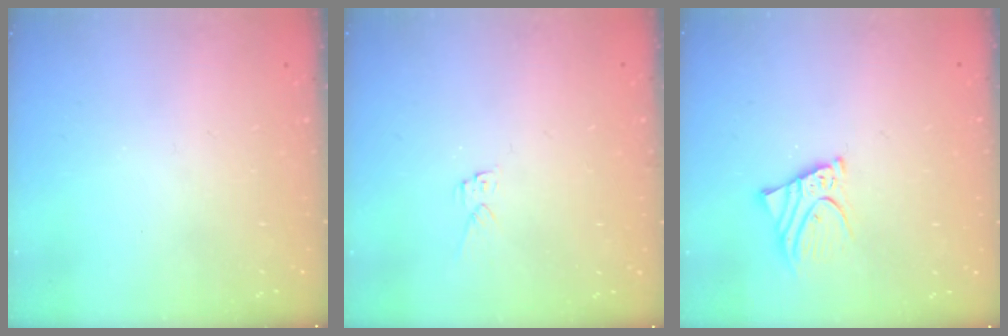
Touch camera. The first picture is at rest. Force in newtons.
{"total": 4.4, "press": 4.4, "slide": 0.1}
{"total": 5.4, "press": 5.3, "slide": 0.7}